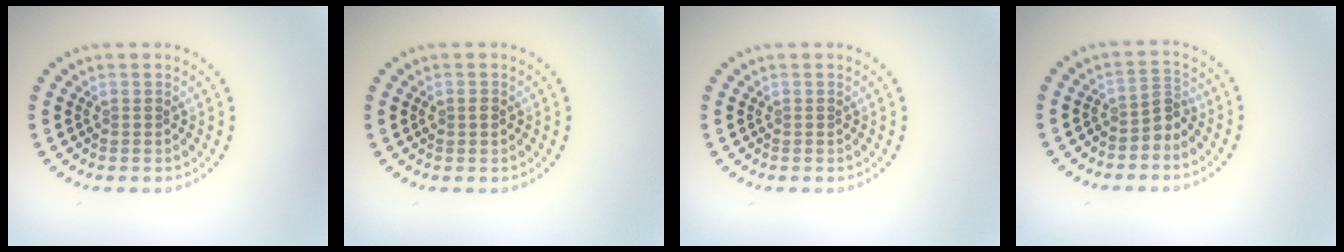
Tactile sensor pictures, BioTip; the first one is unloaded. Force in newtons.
{"total": 1.2, "press": 1.2, "slide": 0.1}
{"total": 0.0}
{"total": 2.2, "press": 1.5, "slide": 1.6}